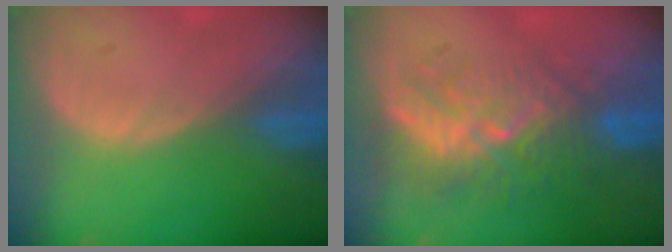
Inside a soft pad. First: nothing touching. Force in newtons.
{"total": 9.4, "press": 8.7, "slide": 3.8}